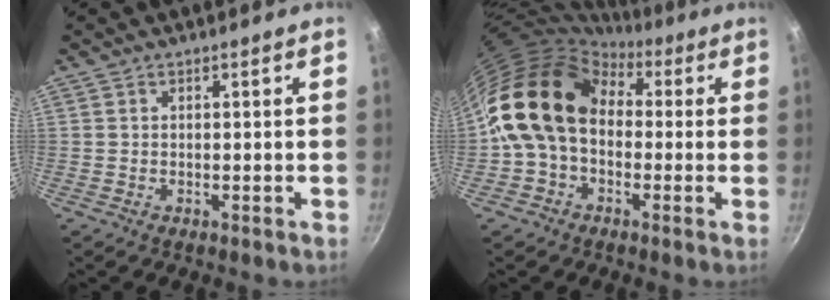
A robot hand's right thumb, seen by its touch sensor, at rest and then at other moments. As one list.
[{"total": 16.3, "force": [0.9, 12.2, 10.7], "torque": [-0.170, 0.040, -0.003]}]